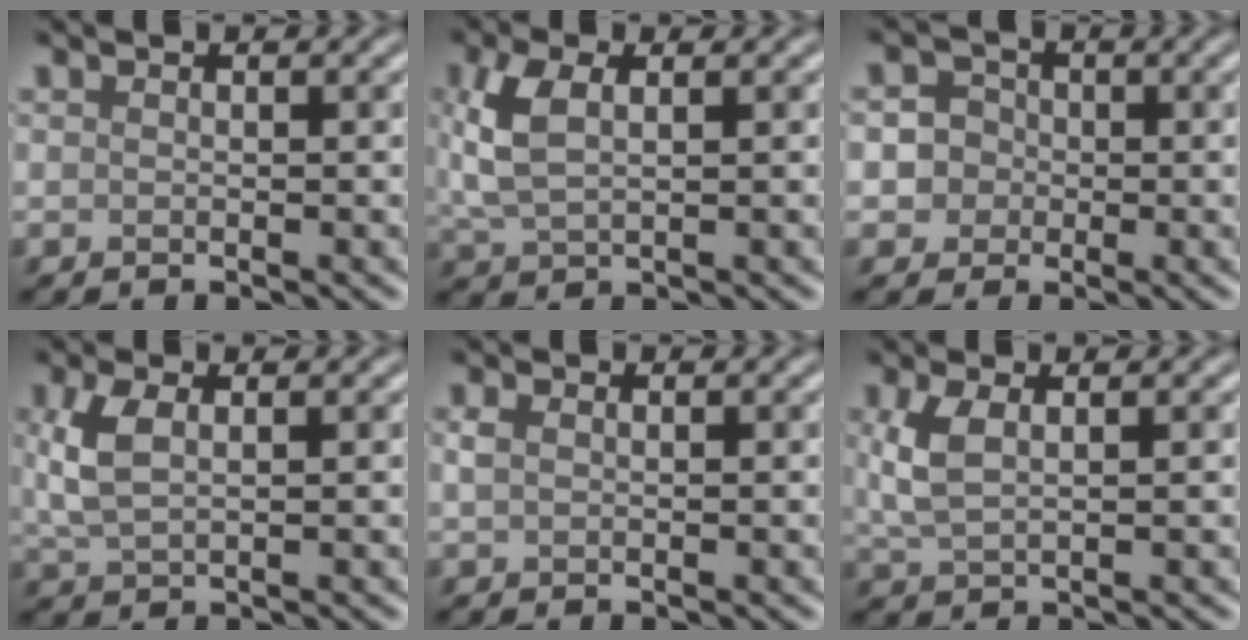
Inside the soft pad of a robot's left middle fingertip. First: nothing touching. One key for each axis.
{"total": 4.3, "fx": 1.1, "fy": 2.3, "fz": 3.5, "tx": -0.090, "ty": 0.006, "tz": 0.026}
{"total": 3.4, "fx": -0.2, "fy": 3.2, "fz": 1.1, "tx": 0.011, "ty": 0.016, "tz": -0.024}
{"total": 3.7, "fx": 1.0, "fy": 2.0, "fz": 3.0, "tx": -0.077, "ty": 0.005, "tz": 0.022}
{"total": 1.1, "fx": 0.3, "fy": 0.8, "fz": 0.7, "tx": -0.014, "ty": 0.002, "tz": 0.004}
{"total": 3.3, "fx": 1.0, "fy": 1.7, "fz": 2.7, "tx": -0.069, "ty": 0.003, "tz": 0.022}